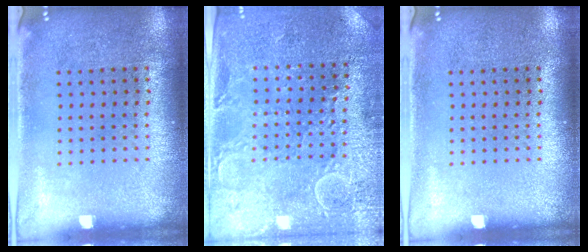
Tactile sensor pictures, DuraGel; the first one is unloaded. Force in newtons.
{"total": 2.9, "press": 2.8, "slide": 0.4}
{"total": 0.0}